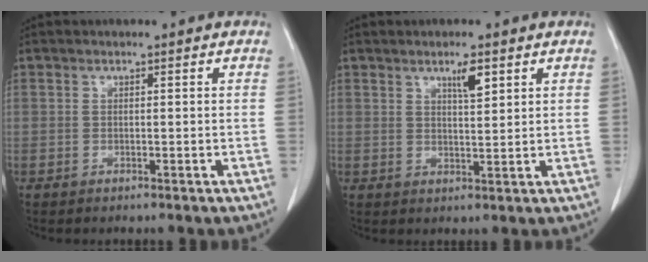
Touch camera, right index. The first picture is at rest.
{"total": 3.3, "force": [1.9, 0.5, 2.6], "torque": [-0.045, -0.003, 0.033]}